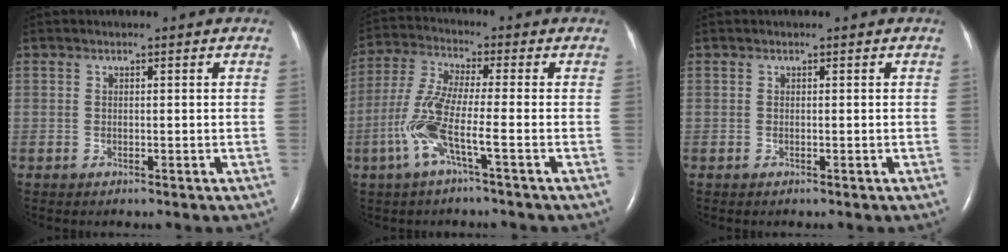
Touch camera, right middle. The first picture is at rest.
{"total": 8.5, "force": [-2.9, 0.1, 8.0], "torque": [-0.178, 0.002, -0.065]}
{"total": 0.0}